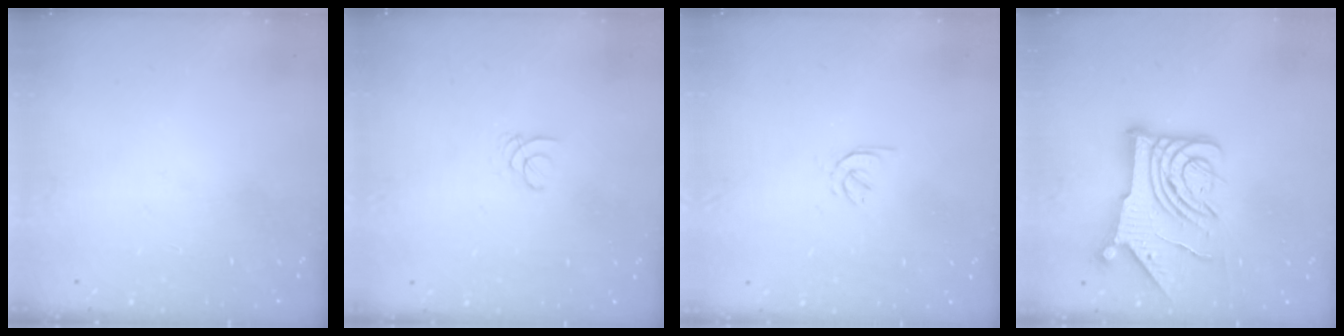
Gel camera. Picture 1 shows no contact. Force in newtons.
{"total": 1.0, "press": 1.0, "slide": 0.1}
{"total": 2.2, "press": 2.1, "slide": 0.7}
{"total": 16.1, "press": 16.0, "slide": 1.8}